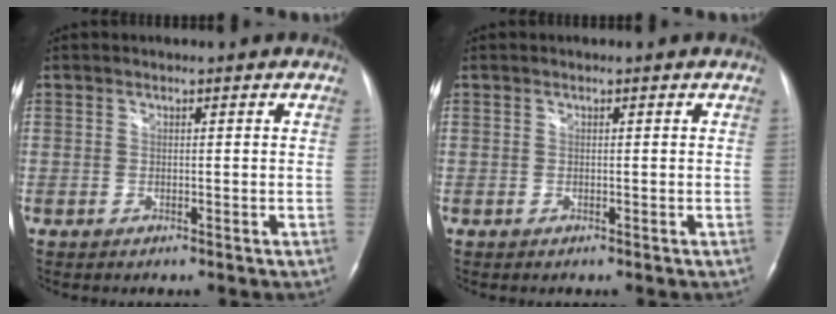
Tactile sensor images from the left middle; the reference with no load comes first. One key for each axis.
{"total": 0.0}